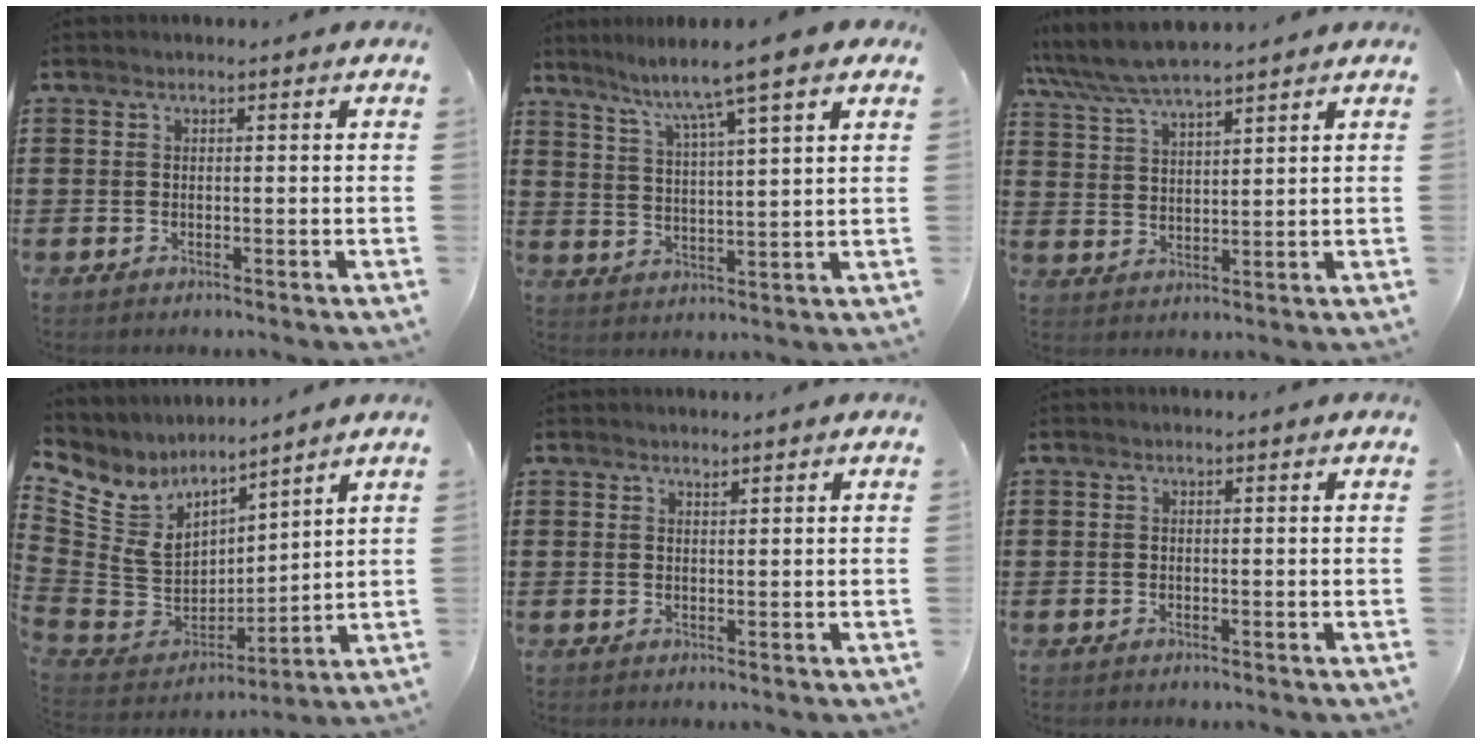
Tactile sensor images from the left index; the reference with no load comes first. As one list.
[{"total": 6.5, "force": [5.1, -0.7, 3.9], "torque": [-0.098, -0.033, 0.079]}, {"total": 5.6, "force": [5.3, 0.5, 1.8], "torque": [-0.055, -0.024, 0.094]}, {"total": 8.0, "force": [4.4, 6.0, 2.9], "torque": [-0.110, -0.044, 0.083]}, {"total": 0.8, "force": [0.8, 0.0, 0.0], "torque": [-0.003, -0.002, 0.017]}, {"total": 0.0}]